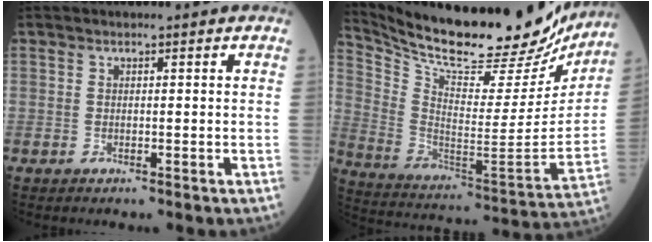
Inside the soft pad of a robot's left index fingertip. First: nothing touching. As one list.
[{"total": 28.4, "force": [25.2, 5.6, 12.0], "torque": [-0.201, -0.059, 0.360]}]